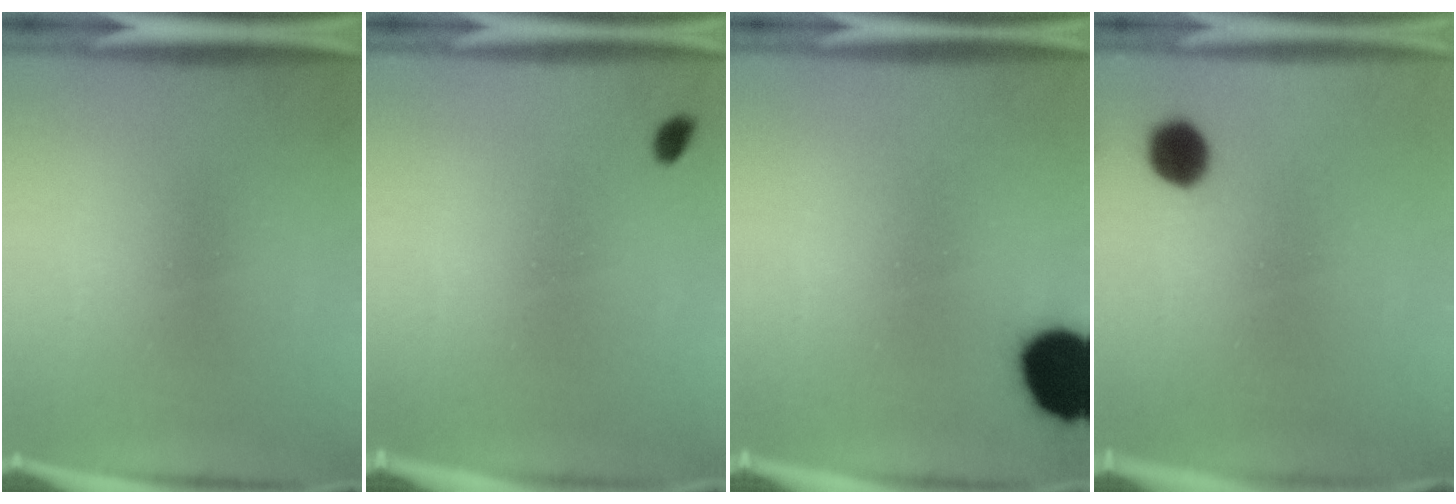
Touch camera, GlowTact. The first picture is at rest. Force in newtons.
{"total": 1.3}
{"total": 14.8}
{"total": 5.3}